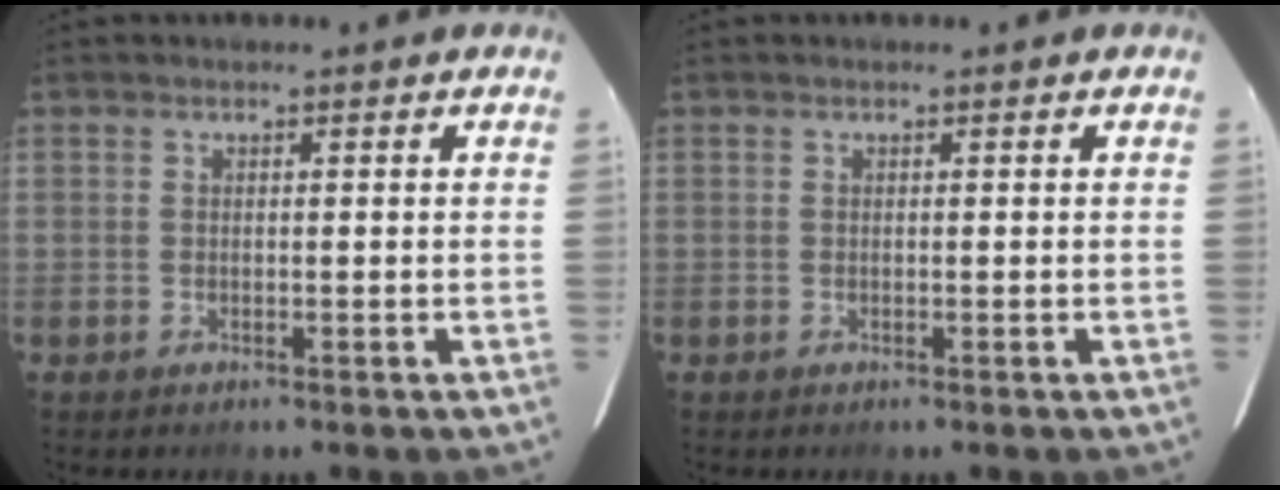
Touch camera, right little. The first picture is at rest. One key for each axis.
{"total": 0.0}